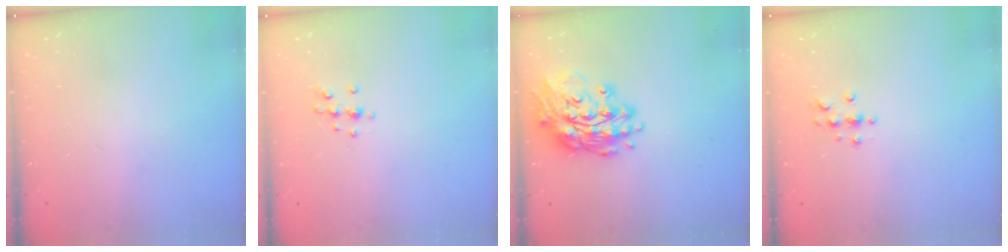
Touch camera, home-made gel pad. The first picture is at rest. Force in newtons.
{"total": 7.0, "press": 7.0, "slide": 0.6}
{"total": 16.9, "press": 16.6, "slide": 3.1}
{"total": 4.0, "press": 3.9, "slide": 0.5}